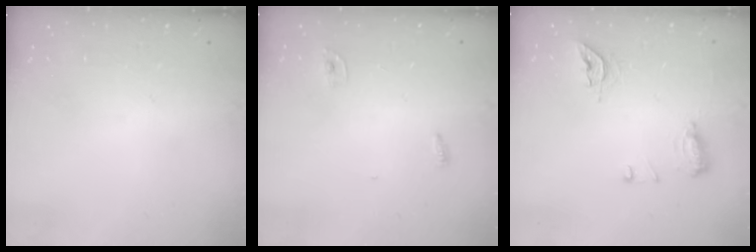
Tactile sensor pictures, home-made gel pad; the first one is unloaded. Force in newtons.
{"total": 2.8, "press": 2.8, "slide": 0.1}
{"total": 9.0, "press": 8.9, "slide": 0.9}